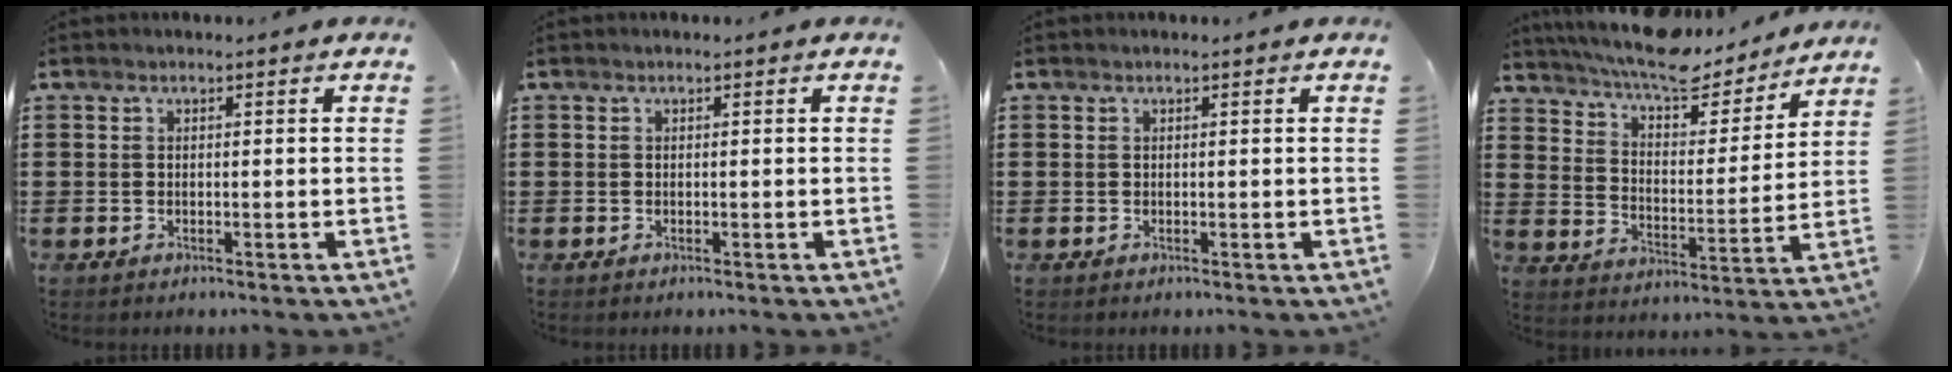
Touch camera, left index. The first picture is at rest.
{"total": 0.0}
{"total": 0.0}
{"total": 9.0, "force": [8.2, 1.8, 3.2], "torque": [-0.089, -0.049, 0.145]}